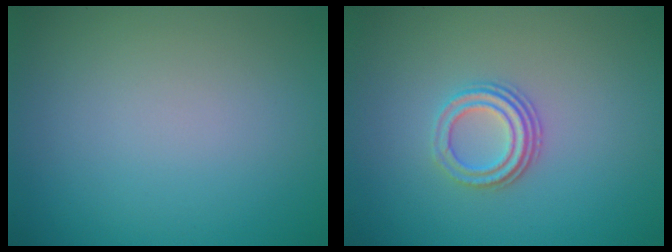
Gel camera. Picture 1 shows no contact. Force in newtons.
{"total": 2.9, "press": 2.2, "slide": 1.9}